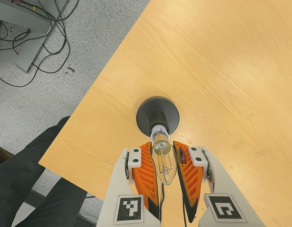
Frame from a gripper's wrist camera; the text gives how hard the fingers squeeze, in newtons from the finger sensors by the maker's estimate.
{"total": 22.5, "left": 24.2, "right": 20.8}